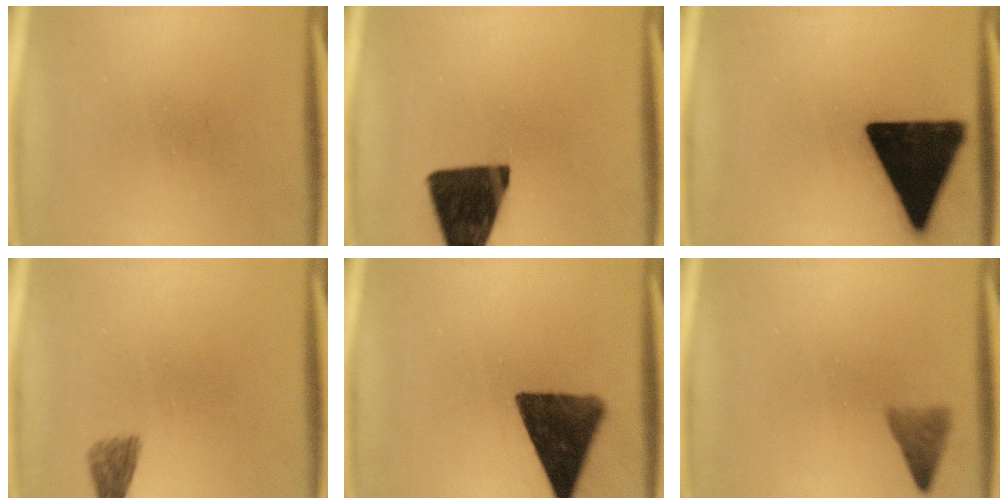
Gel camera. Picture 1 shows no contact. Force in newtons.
{"total": 16.7}
{"total": 19.6}
{"total": 2.4}
{"total": 13.2}
{"total": 2.6}